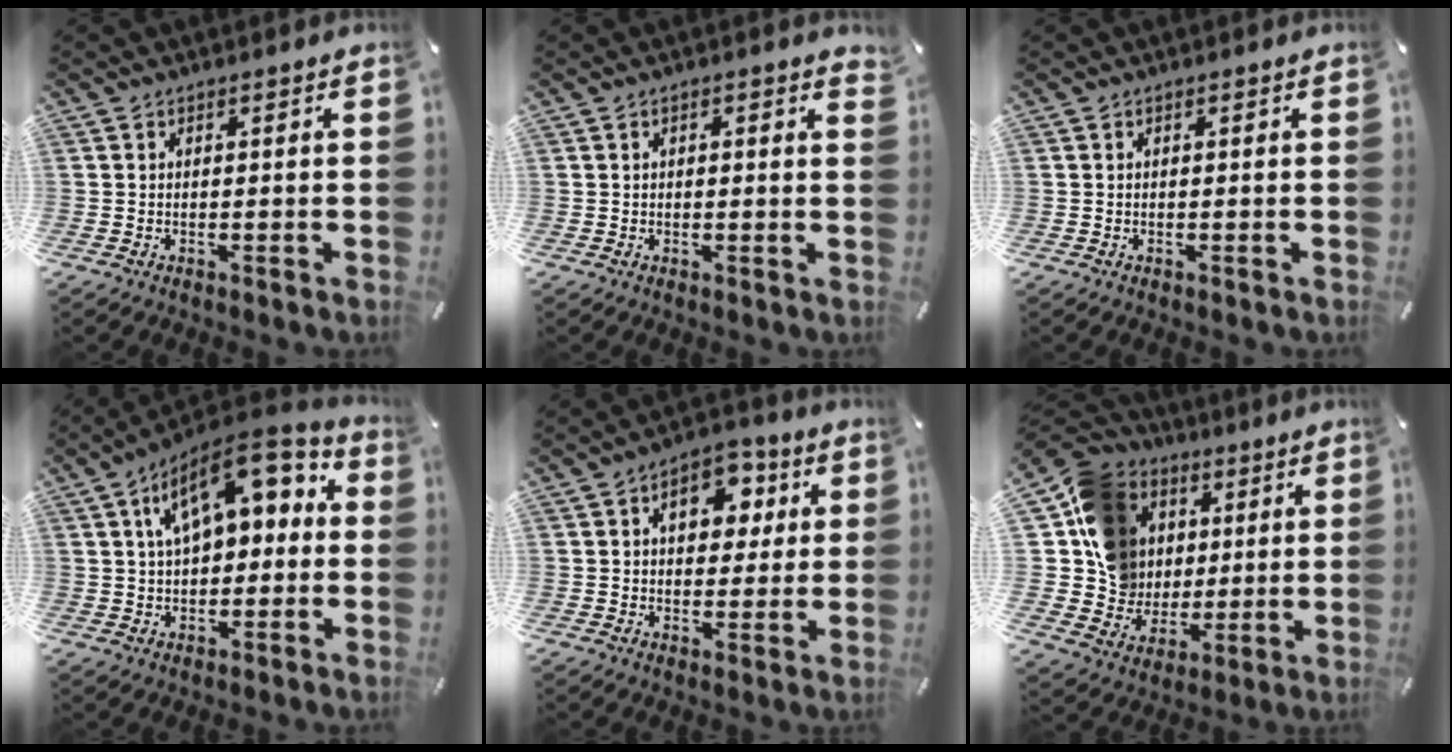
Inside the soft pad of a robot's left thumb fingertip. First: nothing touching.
{"total": 1.1, "force": [0.4, 0.3, 0.9], "torque": [-0.010, -0.001, 0.004]}
{"total": 0.0}
{"total": 14.2, "force": [5.9, 8.0, 10.2], "torque": [-0.156, -0.021, 0.106]}
{"total": 9.7, "force": [3.1, 6.9, 6.1], "torque": [-0.071, -0.003, 0.047]}
{"total": 15.7, "force": [3.3, 14.5, 5.3], "torque": [-0.088, -0.004, 0.080]}